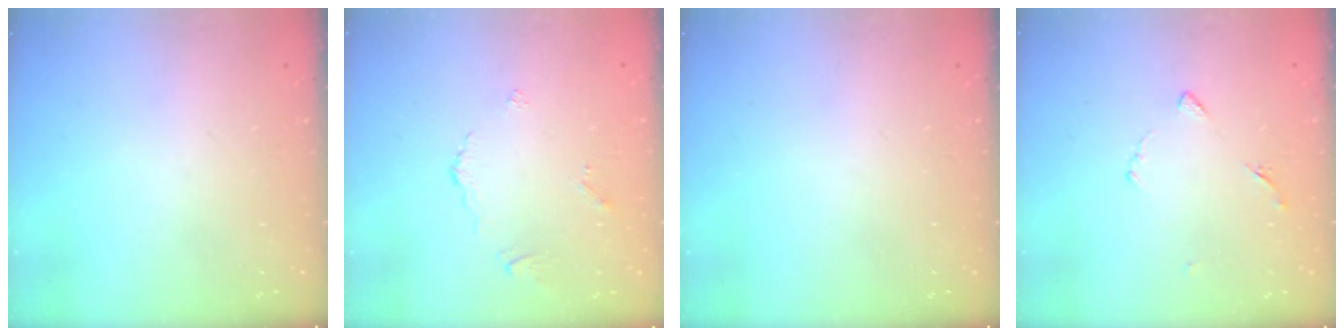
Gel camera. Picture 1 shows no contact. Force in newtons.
{"total": 2.8, "press": 2.7, "slide": 0.6}
{"total": 0.0}
{"total": 4.6, "press": 4.6, "slide": 0.6}